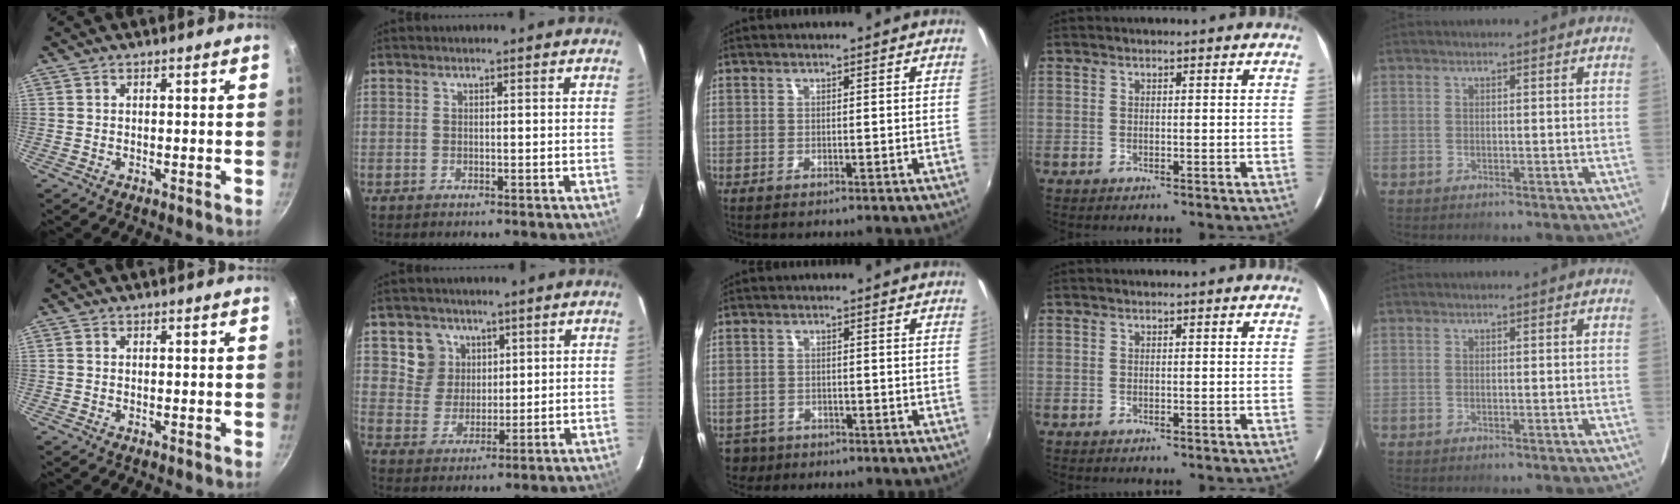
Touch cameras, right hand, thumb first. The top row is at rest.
{"index": {"total": 6.9, "force": [3.1, 6.1, 1.1], "torque": [-0.021, 0.014, 0.065]}, "middle": {"total": 4.2, "force": [-2.8, 3.0, 0.9], "torque": [-0.033, -0.006, -0.046]}}